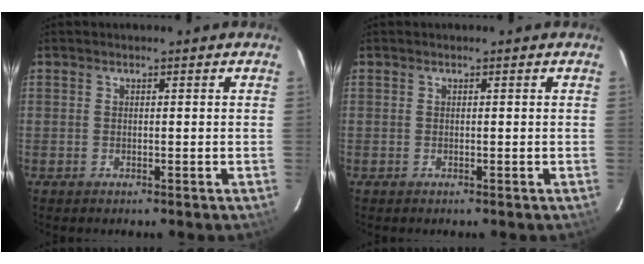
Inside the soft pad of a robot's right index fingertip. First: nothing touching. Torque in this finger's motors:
{"motor_torque": [0.51, 0.24, -0.02, 0.00]}